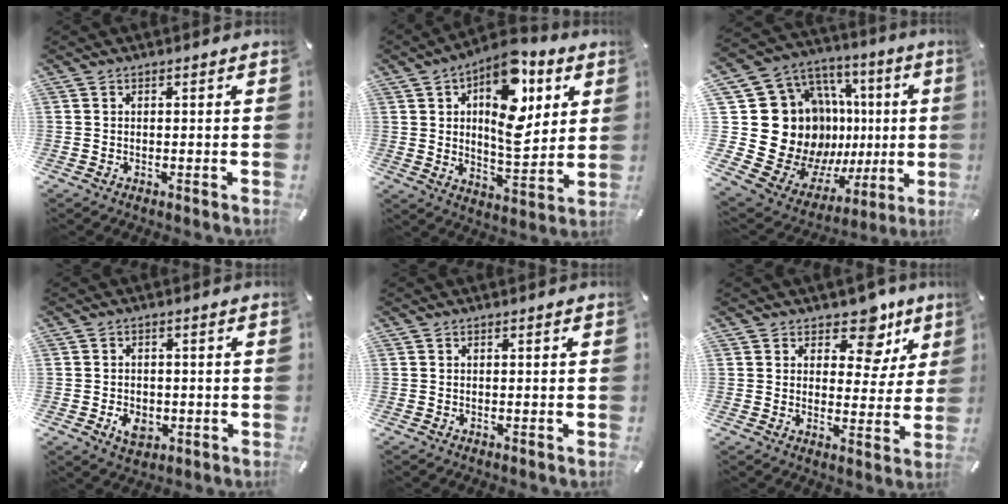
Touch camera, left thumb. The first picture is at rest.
{"total": 17.6, "force": [6.3, 9.3, 13.5], "torque": [-0.208, -0.024, 0.104]}
{"total": 24.6, "force": [0.9, 18.9, 15.7], "torque": [-0.250, -0.079, 0.092]}
{"total": 4.9, "force": [-1.4, 3.8, 2.8], "torque": [-0.051, 0.000, -0.026]}
{"total": 0.0}
{"total": 10.4, "force": [7.2, 5.8, 4.8], "torque": [-0.052, -0.049, 0.123]}